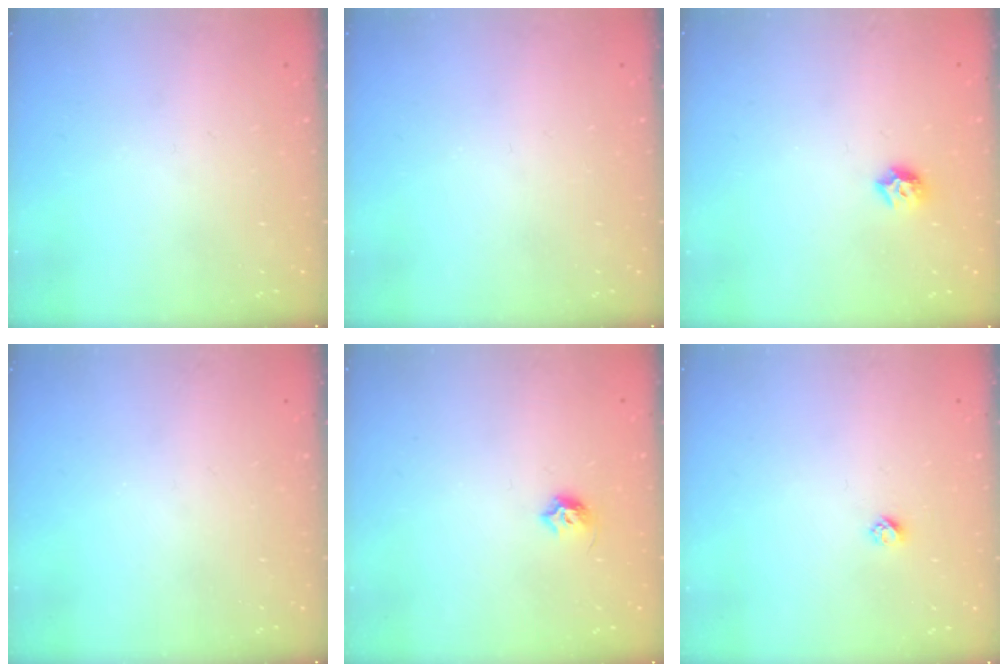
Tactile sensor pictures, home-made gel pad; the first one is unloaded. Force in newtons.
{"total": 0.0}
{"total": 6.7, "press": 6.6, "slide": 0.9}
{"total": 0.0}
{"total": 5.7, "press": 5.6, "slide": 1.0}
{"total": 2.4, "press": 2.4, "slide": 0.2}